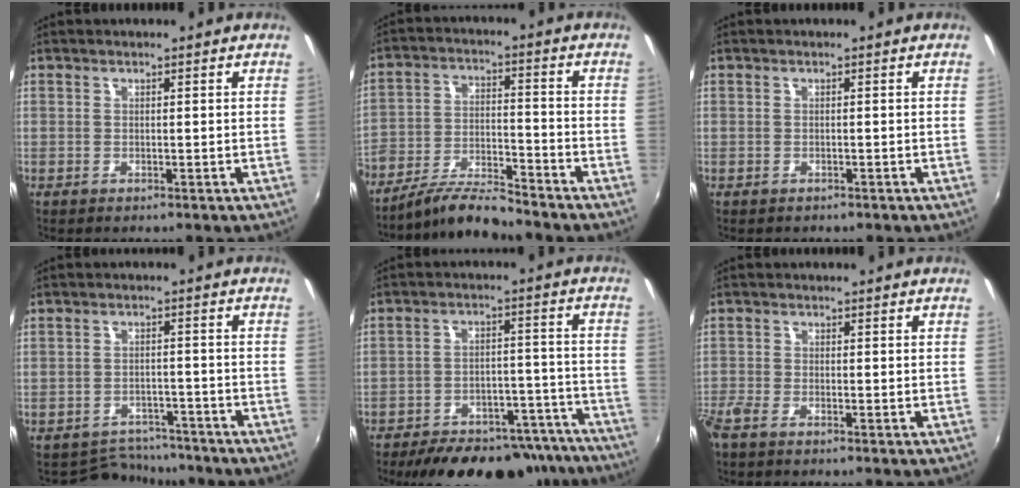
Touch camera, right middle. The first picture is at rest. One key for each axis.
{"total": 9.8, "fx": -8.8, "fy": 1.1, "fz": 4.1, "tx": -0.083, "ty": -0.002, "tz": -0.166}
{"total": 0.8, "fx": -0.5, "fy": 0.6, "fz": 0.0, "tx": -0.002, "ty": 0.000, "tz": -0.006}
{"total": 6.8, "fx": -6.3, "fy": 2.6, "fz": -0.2, "tx": -0.009, "ty": 0.015, "tz": -0.090}
{"total": 24.7, "fx": -20.6, "fy": 9.5, "fz": 9.8, "tx": -0.168, "ty": 0.028, "tz": -0.253}
{"total": 3.0, "fx": -2.4, "fy": 0.7, "fz": 1.6, "tx": -0.045, "ty": -0.009, "tz": -0.052}